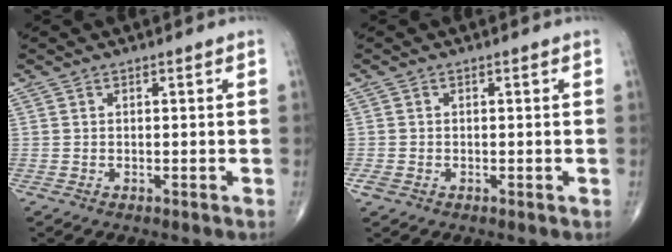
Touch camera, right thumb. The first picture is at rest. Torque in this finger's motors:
{"motor_torque": [2.65, 2.36, 0.00, -0.07, -0.01]}